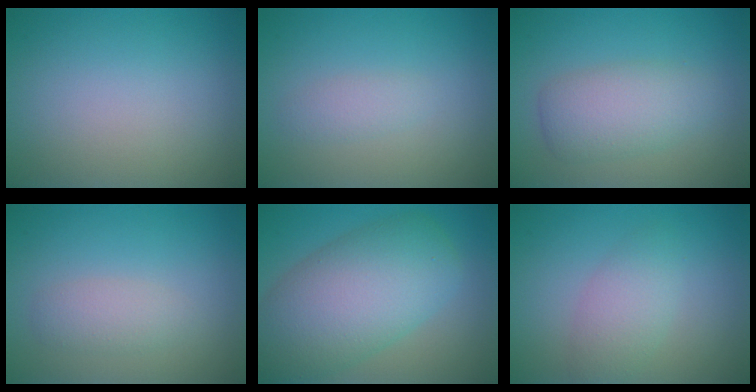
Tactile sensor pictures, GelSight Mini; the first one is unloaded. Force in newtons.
{"total": 1.2, "press": 1.2, "slide": 0.0}
{"total": 4.0, "press": 4.0, "slide": 0.1}
{"total": 1.9, "press": 1.9, "slide": 0.1}
{"total": 9.5, "press": 9.5, "slide": 0.1}
{"total": 2.7, "press": 2.7, "slide": 0.1}